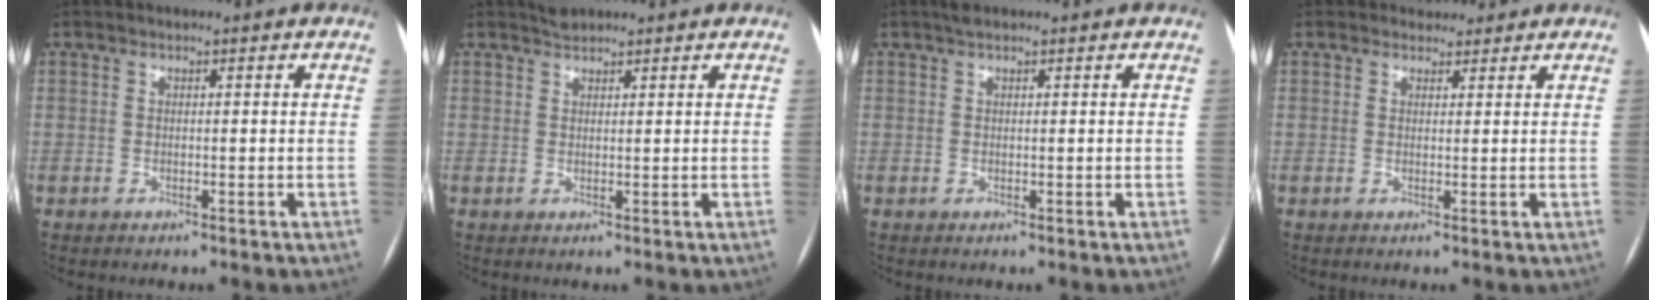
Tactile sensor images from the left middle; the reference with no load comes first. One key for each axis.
{"total": 1.5, "fx": 1.4, "fy": 0.4, "fz": 0.3, "tx": -0.008, "ty": 0.007, "tz": 0.027}
{"total": 1.3, "fx": 1.0, "fy": 0.4, "fz": 0.8, "tx": -0.017, "ty": 0.013, "tz": 0.018}
{"total": 2.2, "fx": 1.8, "fy": 1.2, "fz": -0.2, "tx": 0.006, "ty": 0.006, "tz": 0.024}